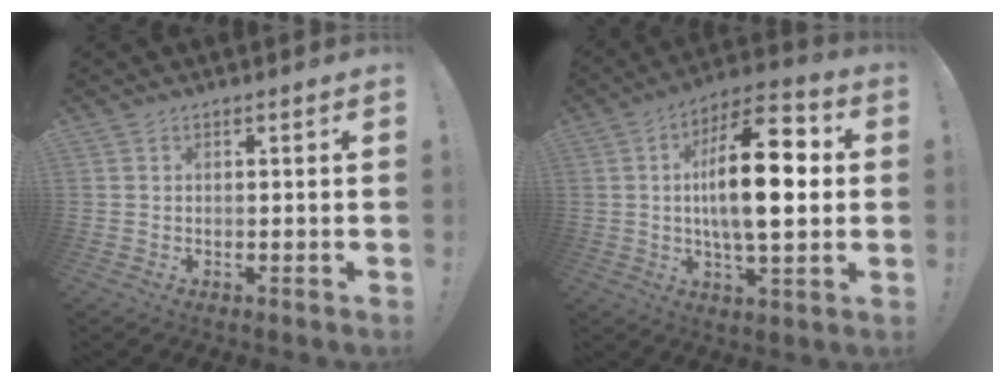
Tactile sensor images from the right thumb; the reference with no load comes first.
{"total": 19.7, "force": [1.6, 7.5, 18.1], "torque": [-0.289, -0.002, 0.015]}